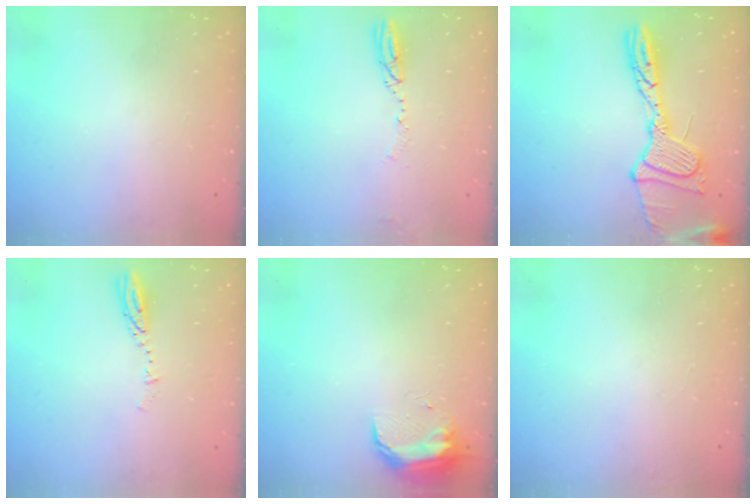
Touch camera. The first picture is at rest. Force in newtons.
{"total": 3.8, "press": 3.8, "slide": 0.6}
{"total": 19.3, "press": 19.2, "slide": 1.8}
{"total": 3.7, "press": 3.7, "slide": 0.3}
{"total": 9.1, "press": 9.0, "slide": 0.5}
{"total": 1.0, "press": 0.1, "slide": 1.0}